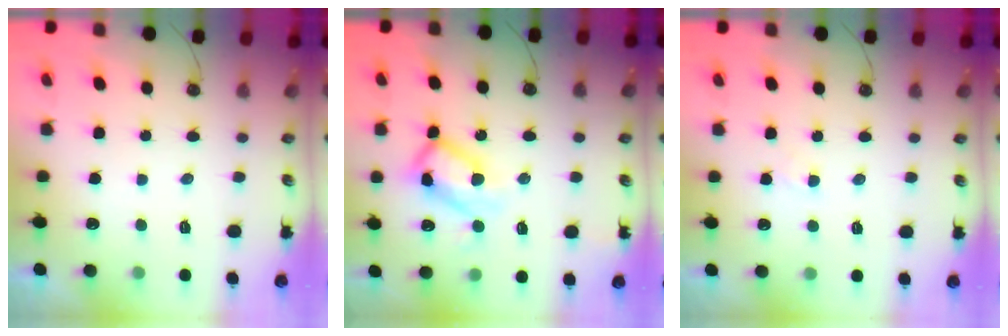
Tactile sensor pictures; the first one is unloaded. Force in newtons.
{"total": 13.1, "press": 13.1, "slide": 0.8}
{"total": 1.9, "press": 1.9, "slide": 0.4}